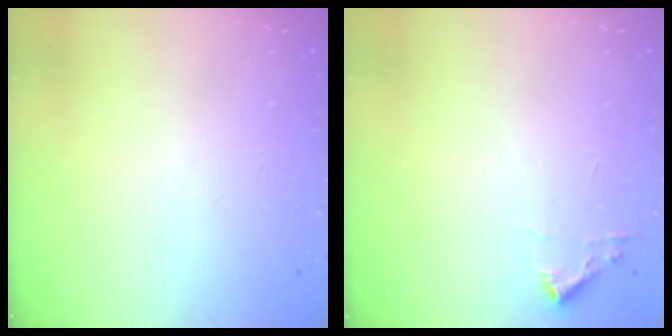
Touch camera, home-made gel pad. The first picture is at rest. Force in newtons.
{"total": 3.3, "press": 3.3, "slide": 0.4}